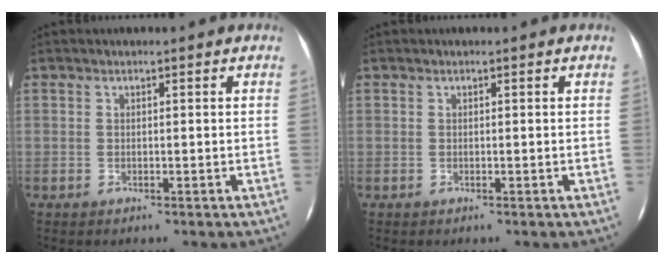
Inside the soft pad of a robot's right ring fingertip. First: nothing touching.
{"total": 0.0}